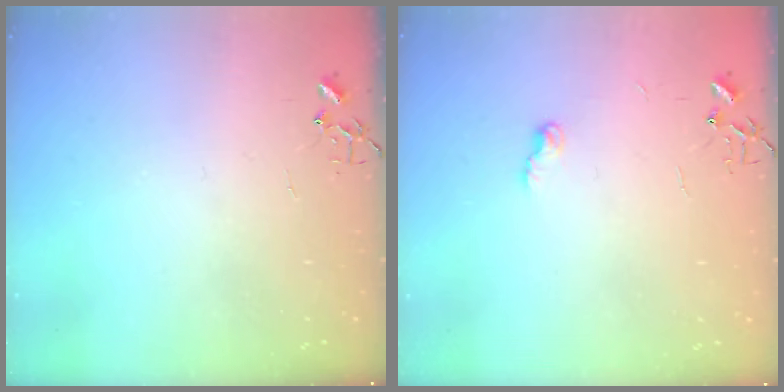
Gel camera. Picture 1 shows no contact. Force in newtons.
{"total": 5.0, "press": 4.9, "slide": 0.7}